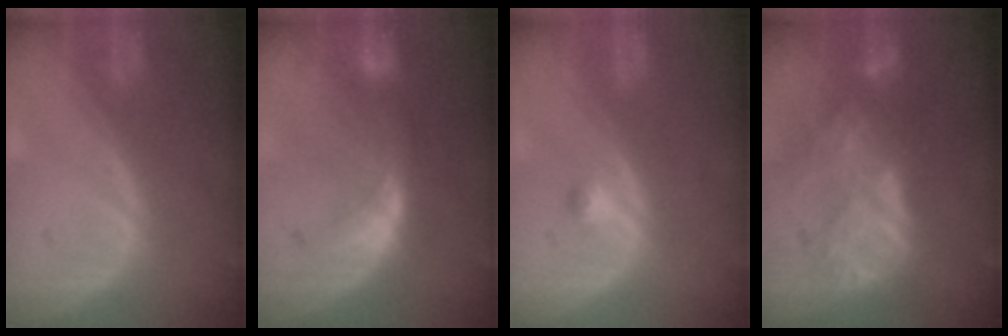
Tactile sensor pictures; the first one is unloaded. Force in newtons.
{"total": 6.6, "press": 6.6, "slide": 0.6}
{"total": 1.5, "press": 1.3, "slide": 0.8}
{"total": 9.1, "press": 7.8, "slide": 4.7}